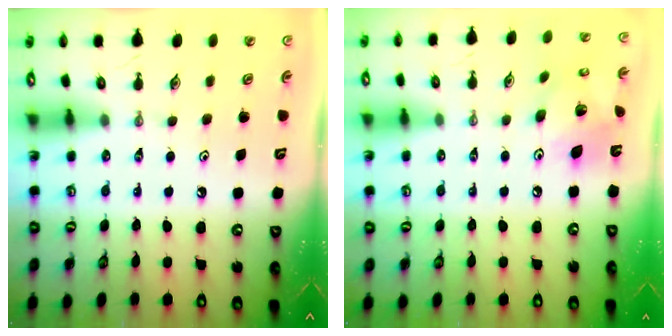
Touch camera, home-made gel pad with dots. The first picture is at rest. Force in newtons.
{"total": 12.1, "press": 12.0, "slide": 1.0}